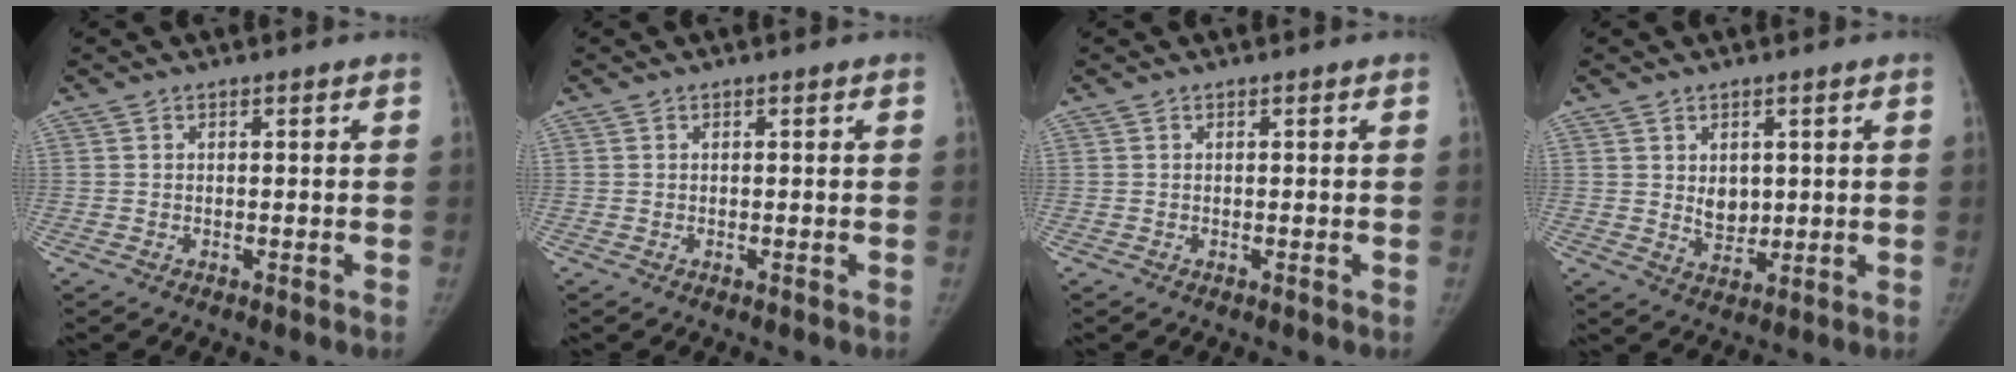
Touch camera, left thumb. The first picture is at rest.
{"total": 0.0}
{"total": 0.0}
{"total": 4.6, "force": [0.9, 3.5, 2.7], "torque": [-0.020, -0.013, 0.025]}